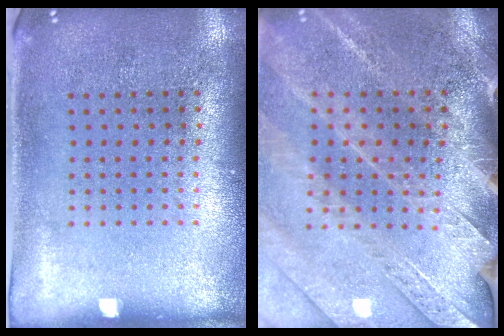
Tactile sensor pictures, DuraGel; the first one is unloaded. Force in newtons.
{"total": 3.0, "press": 3.0, "slide": 0.3}